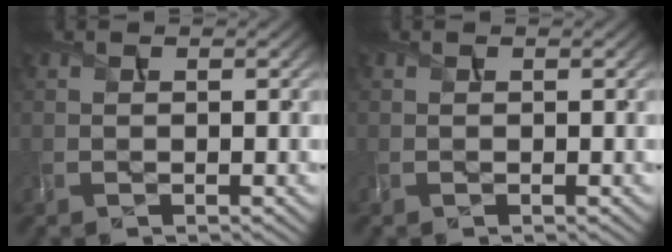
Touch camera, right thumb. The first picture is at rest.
{"total": 0.0}